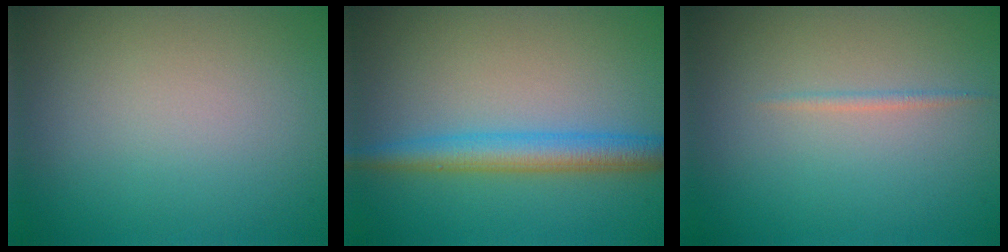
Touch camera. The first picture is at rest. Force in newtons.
{"total": 3.7, "press": 3.7, "slide": 0.2}
{"total": 0.7, "press": 0.7, "slide": 0.1}